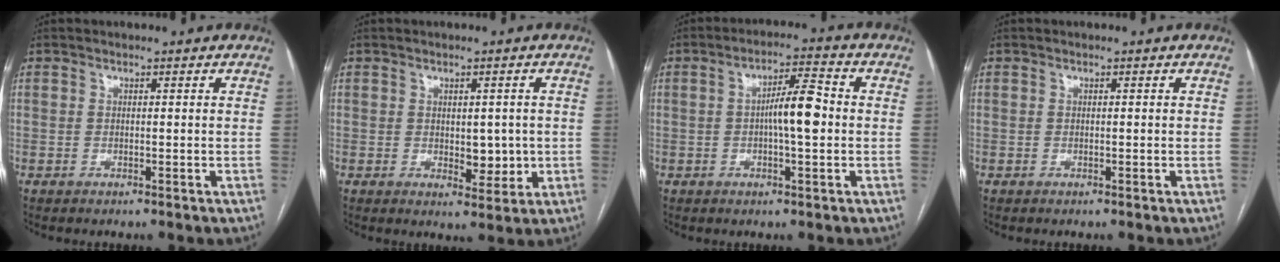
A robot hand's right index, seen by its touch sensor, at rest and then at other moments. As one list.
[{"total": 4.4, "force": [-0.2, 2.4, 3.6], "torque": [-0.043, -0.002, 0.006]}, {"total": 7.0, "force": [-0.2, 1.2, 6.9], "torque": [-0.120, 0.013, -0.006]}, {"total": 0.0}]